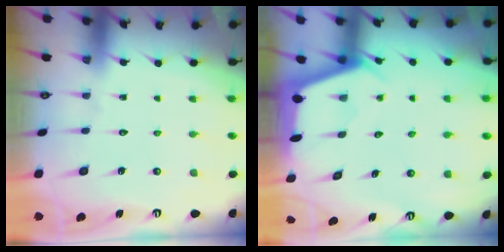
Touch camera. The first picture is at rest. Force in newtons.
{"total": 2.4, "press": 2.3, "slide": 0.3}